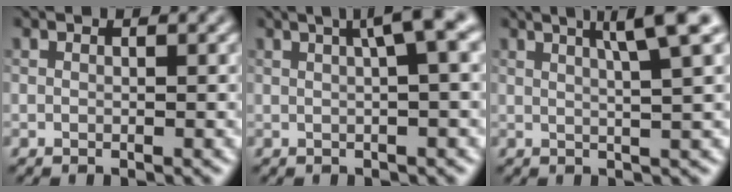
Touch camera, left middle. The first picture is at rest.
{"total": 4.5, "force": [1.4, 0.9, 4.2], "torque": [-0.052, 0.020, 0.019]}
{"total": 5.0, "force": [2.3, 0.7, 4.4], "torque": [-0.055, 0.014, 0.033]}